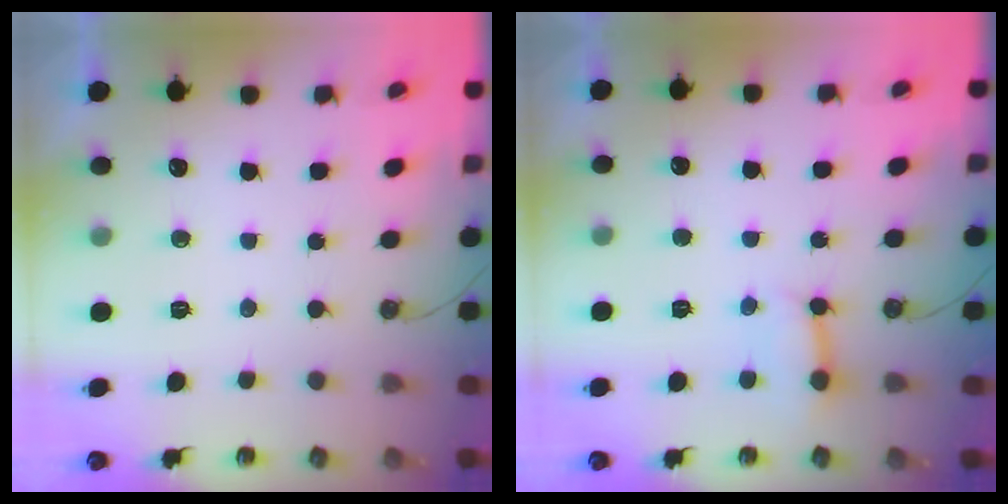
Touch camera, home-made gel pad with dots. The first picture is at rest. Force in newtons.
{"total": 4.7, "press": 4.7, "slide": 0.4}